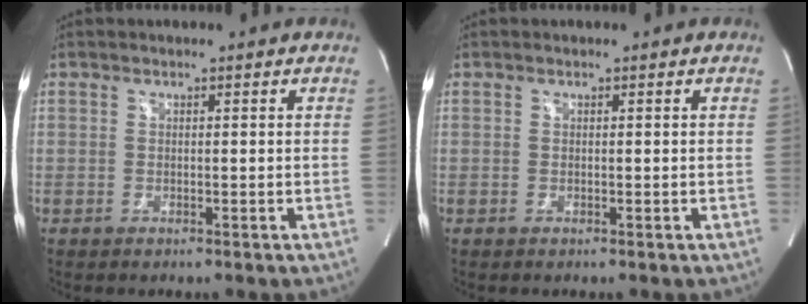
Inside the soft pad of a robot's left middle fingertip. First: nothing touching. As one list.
[{"total": 0.0}]